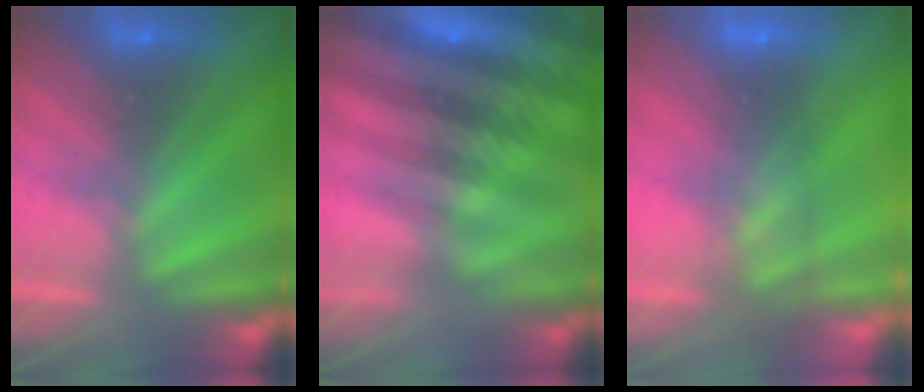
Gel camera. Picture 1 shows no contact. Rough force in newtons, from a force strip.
{"total": 11.8}
{"total": 7.8}